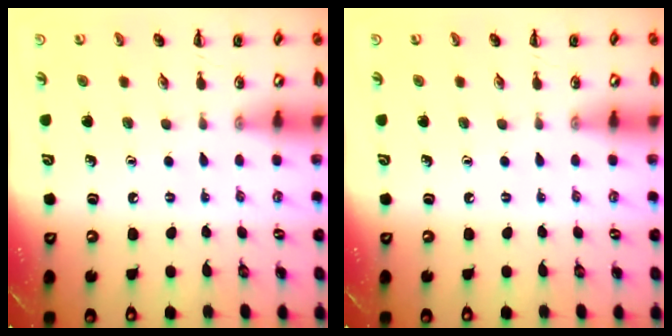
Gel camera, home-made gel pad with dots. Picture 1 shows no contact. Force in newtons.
{"total": 0.0}